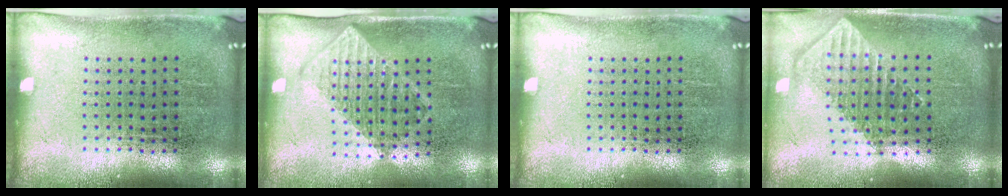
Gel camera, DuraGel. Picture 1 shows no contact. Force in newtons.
{"total": 1.3, "press": 1.1, "slide": 0.6}
{"total": 0.0}
{"total": 1.9, "press": 1.5, "slide": 1.1}